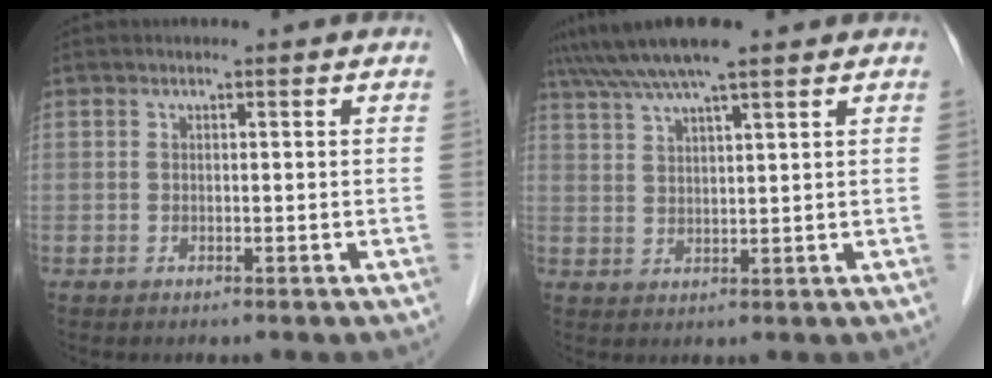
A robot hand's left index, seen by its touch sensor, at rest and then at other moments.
{"total": 7.5, "force": [6.1, -0.3, 4.5], "torque": [-0.080, 0.028, 0.102]}